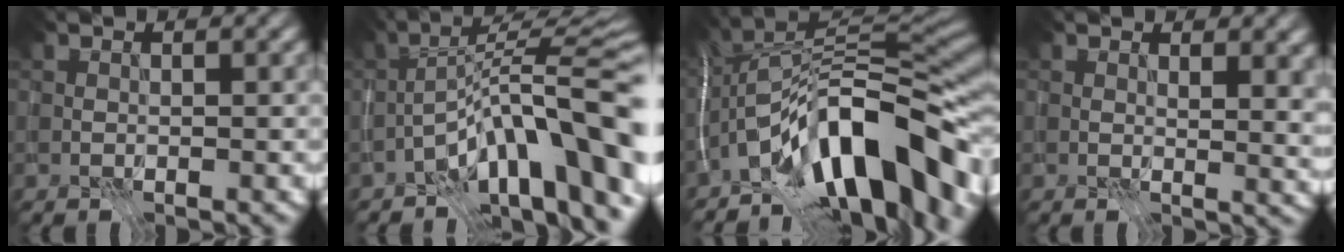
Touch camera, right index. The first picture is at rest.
{"total": 11.9, "force": [-5.7, 3.1, 10.0], "torque": [-0.140, 0.024, -0.093]}
{"total": 16.0, "force": [-6.5, 6.7, 12.9], "torque": [-0.191, 0.043, -0.127]}
{"total": 3.4, "force": [1.3, 1.3, 2.8], "torque": [-0.034, -0.005, 0.020]}